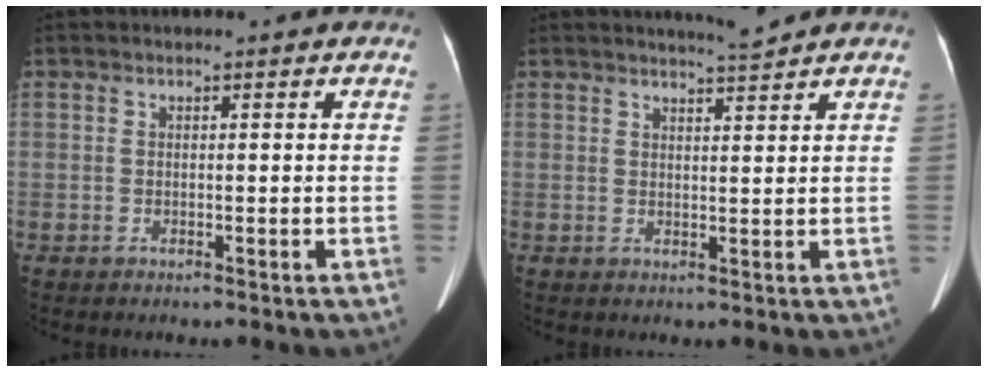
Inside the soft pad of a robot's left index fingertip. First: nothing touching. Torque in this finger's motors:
{"motor_torque": [0.02, -0.04, -0.17, 0.02]}